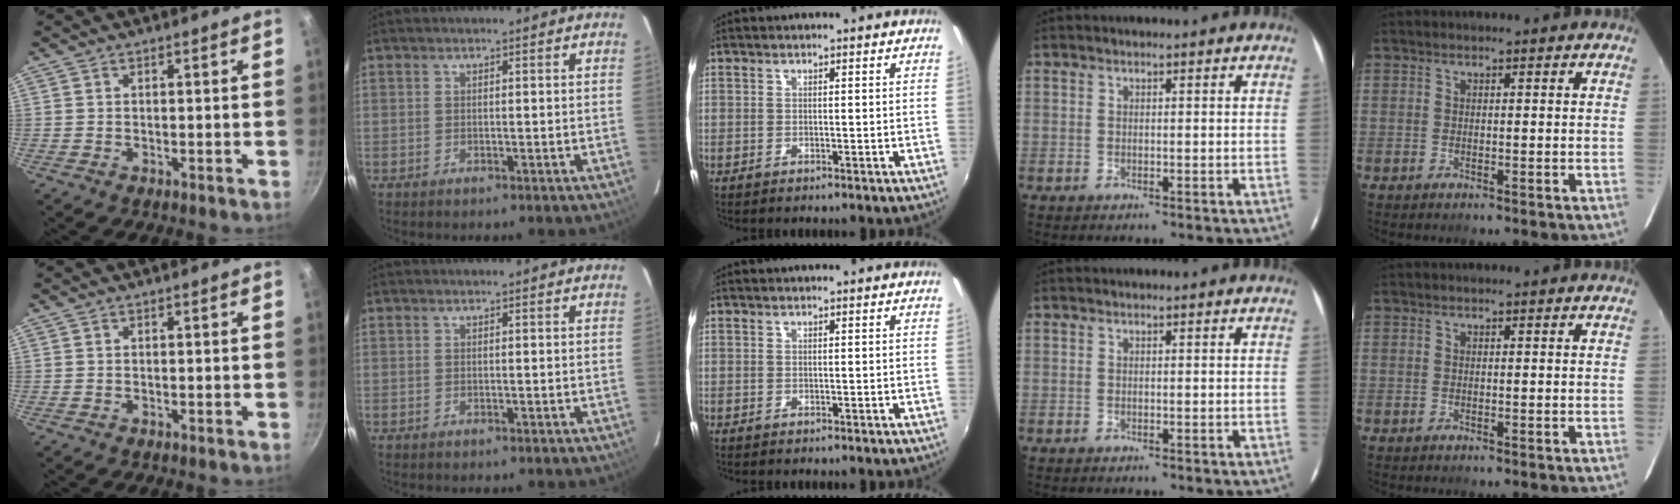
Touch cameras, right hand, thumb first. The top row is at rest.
{}